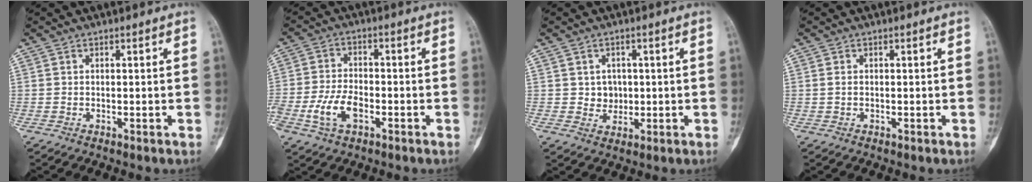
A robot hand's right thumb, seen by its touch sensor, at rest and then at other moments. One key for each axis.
{"total": 7.5, "fx": -2.9, "fy": 4.2, "fz": 5.5, "tx": -0.116, "ty": 0.015, "tz": -0.056}
{"total": 3.5, "fx": 0.3, "fy": 3.1, "fz": 1.4, "tx": -0.001, "ty": 0.002, "tz": 0.008}
{"total": 1.0, "fx": 0.1, "fy": 0.7, "fz": 0.7, "tx": -0.015, "ty": 0.001, "tz": 0.002}